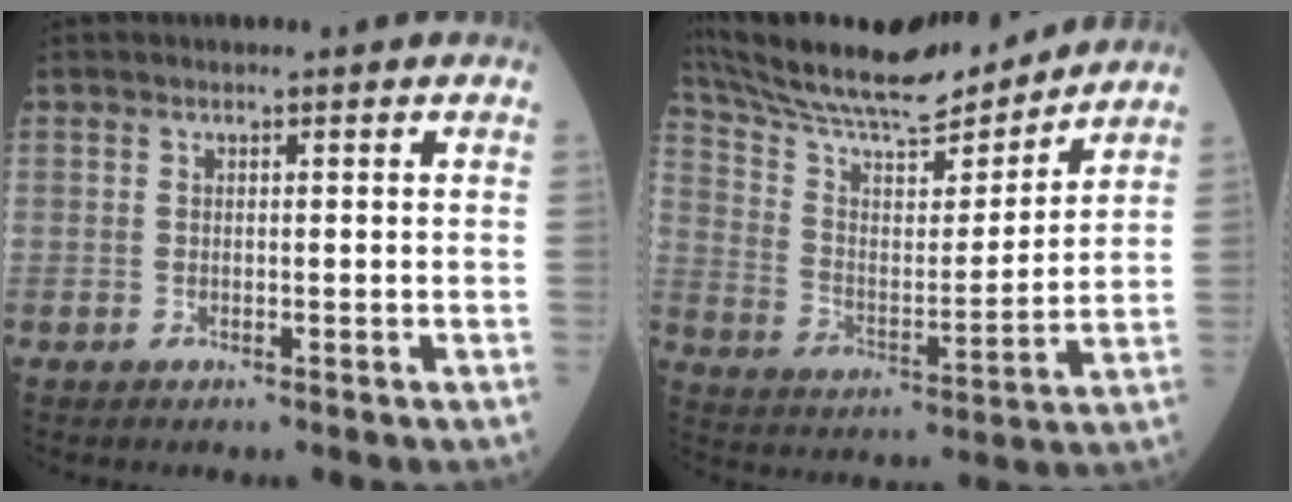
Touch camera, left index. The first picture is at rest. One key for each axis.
{"total": 20.0, "fx": 18.4, "fy": 2.6, "fz": 7.4, "tx": -0.143, "ty": 0.004, "tz": 0.301}